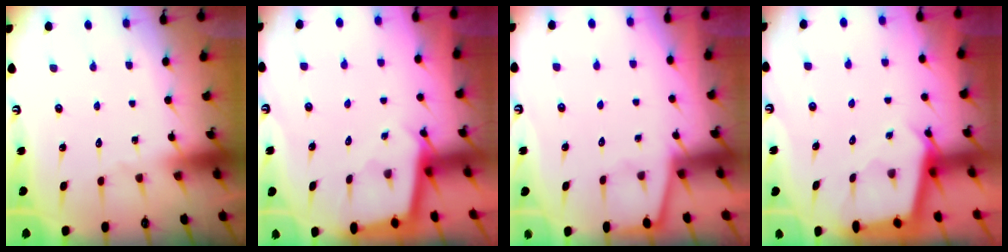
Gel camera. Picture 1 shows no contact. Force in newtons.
{"total": 2.2, "press": 2.2, "slide": 0.1}
{"total": 1.1, "press": 1.0, "slide": 0.2}
{"total": 2.6, "press": 2.5, "slide": 0.4}